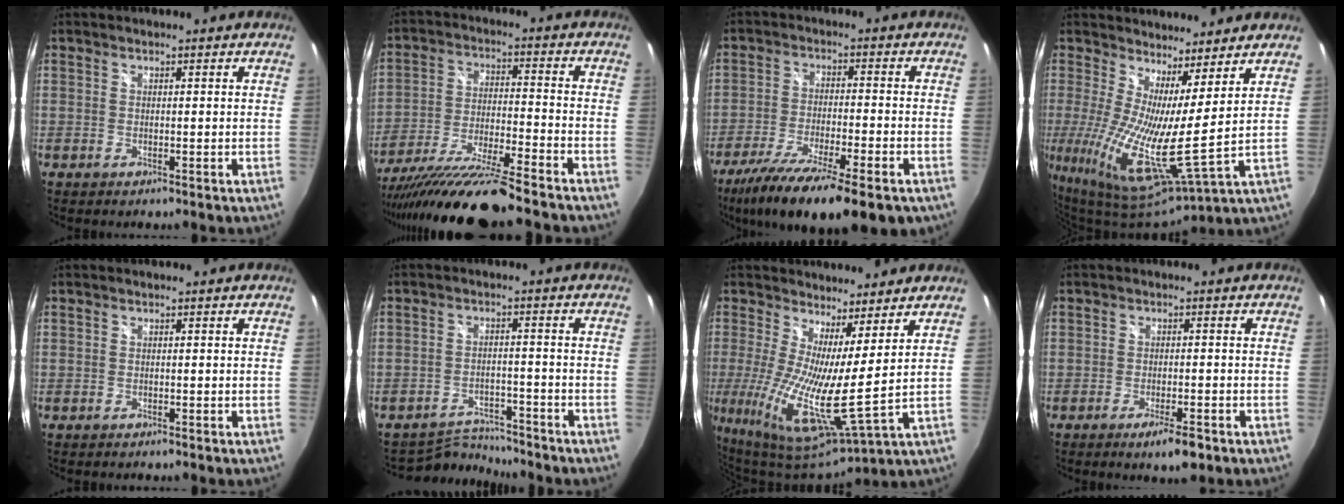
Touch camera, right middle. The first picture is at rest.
{"total": 17.4, "force": [-15.0, 0.0, 8.9], "torque": [-0.179, -0.042, -0.261]}
{"total": 18.9, "force": [-13.4, 3.9, 12.7], "torque": [-0.240, -0.047, -0.219]}
{"total": 14.6, "force": [4.6, 2.0, 13.7], "torque": [-0.236, -0.023, 0.078]}
{"total": 0.7, "force": [-0.6, 0.2, 0.2], "torque": [-0.006, -0.004, -0.010]}
{"total": 6.5, "force": [-6.4, 1.1, -0.2], "torque": [-0.014, 0.008, -0.104]}
{"total": 13.8, "force": [3.4, 2.0, 13.3], "torque": [-0.241, -0.035, 0.057]}
{"total": 4.5, "force": [-2.9, 1.1, 3.3], "torque": [-0.062, -0.001, -0.042]}